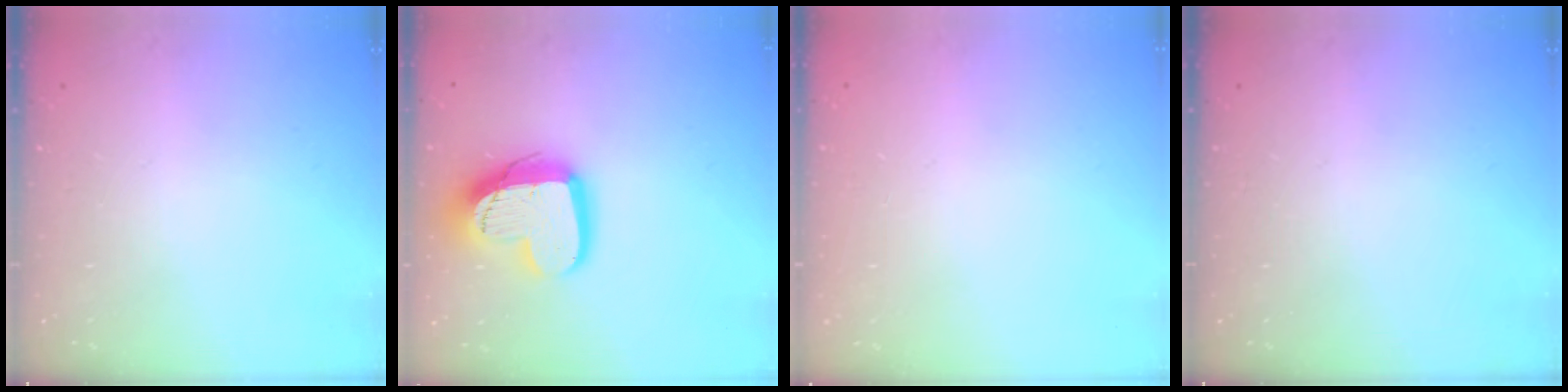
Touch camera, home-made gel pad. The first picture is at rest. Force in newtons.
{"total": 16.7, "press": 16.6, "slide": 1.5}
{"total": 0.0}
{"total": 0.0}